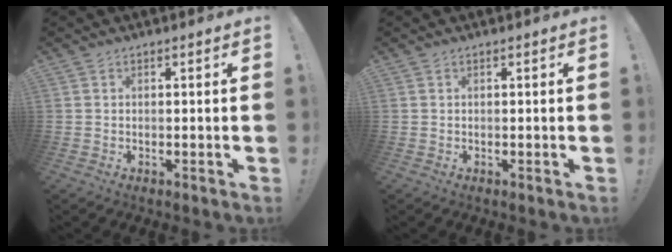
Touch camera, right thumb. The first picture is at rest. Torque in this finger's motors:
{"motor_torque": [0.00, 0.00, 0.08, 0.08, 0.00]}